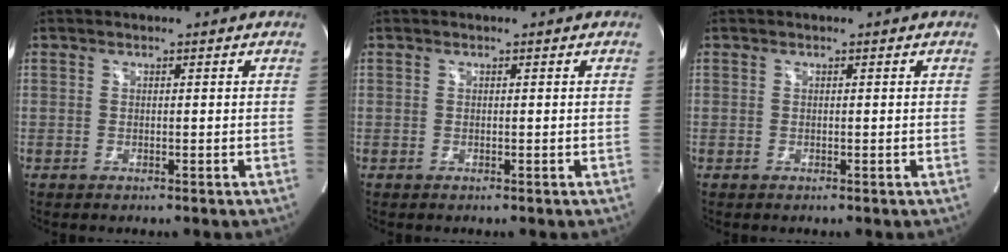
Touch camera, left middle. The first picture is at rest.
{"total": 0.0}
{"total": 0.0}